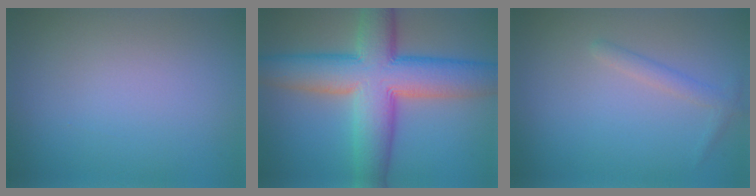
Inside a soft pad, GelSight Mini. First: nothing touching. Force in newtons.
{"total": 11.6, "press": 11.6, "slide": 0.7}
{"total": 1.5, "press": 1.5, "slide": 0.1}